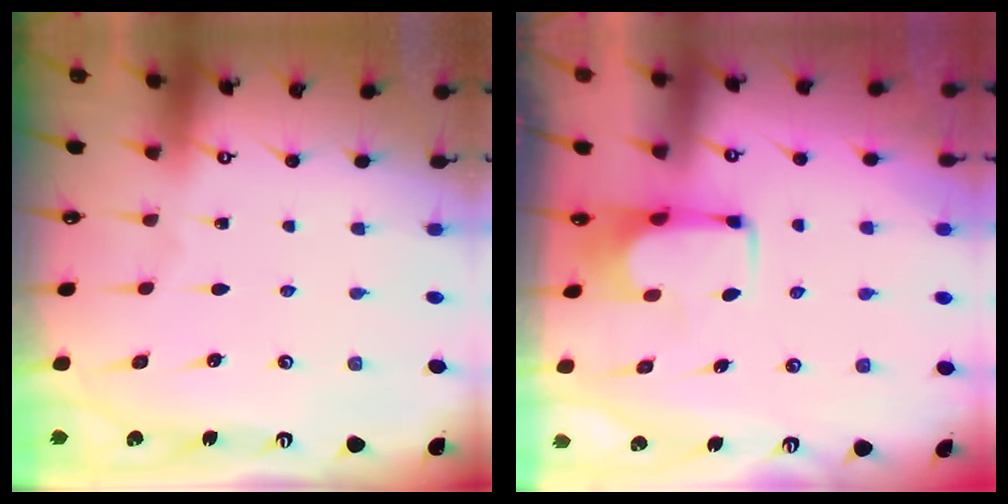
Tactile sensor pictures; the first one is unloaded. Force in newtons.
{"total": 0.0}